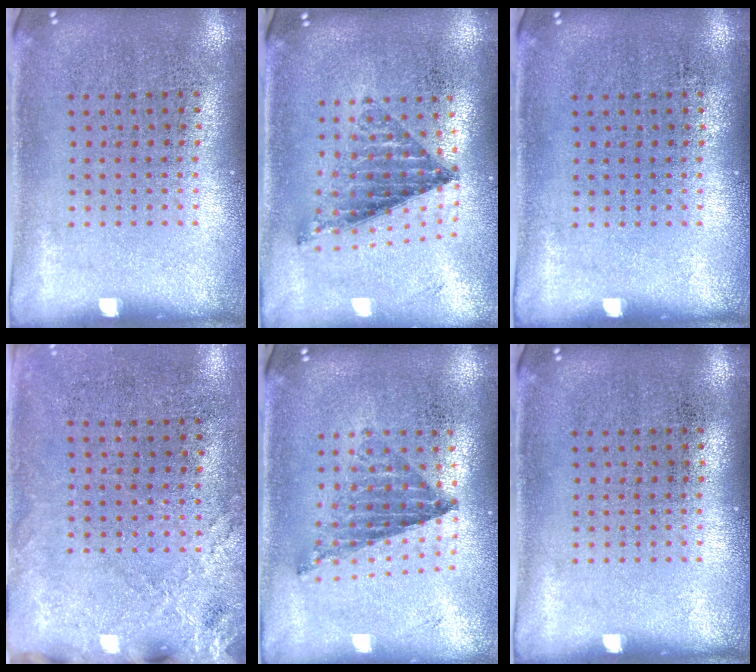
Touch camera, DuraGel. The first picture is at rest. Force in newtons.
{"total": 0.9, "press": 0.9, "slide": 0.2}
{"total": 0.0}
{"total": 2.4, "press": 2.0, "slide": 1.3}
{"total": 0.5, "press": 0.5, "slide": 0.1}
{"total": 0.0}